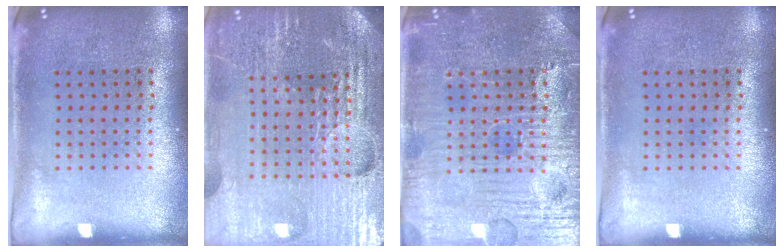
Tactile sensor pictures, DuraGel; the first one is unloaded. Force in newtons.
{"total": 5.5, "press": 5.0, "slide": 2.4}
{"total": 4.7, "press": 4.6, "slide": 0.8}
{"total": 0.0}